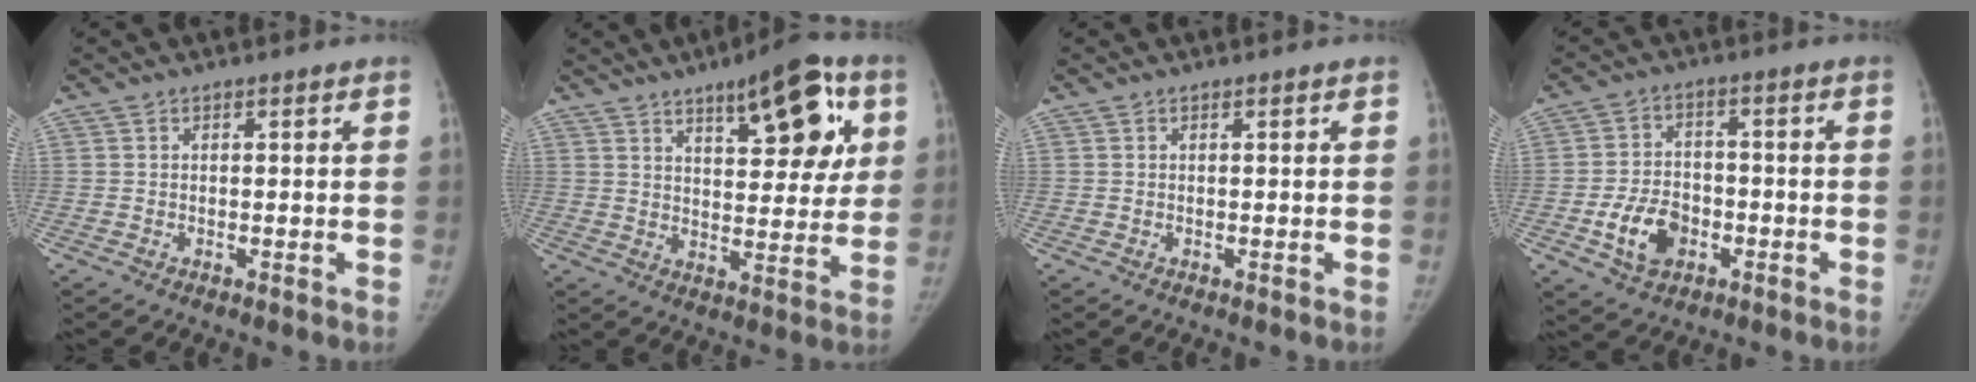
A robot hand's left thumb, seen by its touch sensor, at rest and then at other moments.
{"total": 15.3, "force": [7.1, 5.9, 12.2], "torque": [-0.124, -0.018, 0.098]}
{"total": 0.0}
{"total": 9.2, "force": [-3.4, 6.6, 5.3], "torque": [-0.078, 0.019, -0.058]}